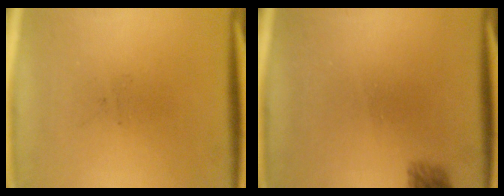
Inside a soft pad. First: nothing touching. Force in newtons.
{"total": 1.6}